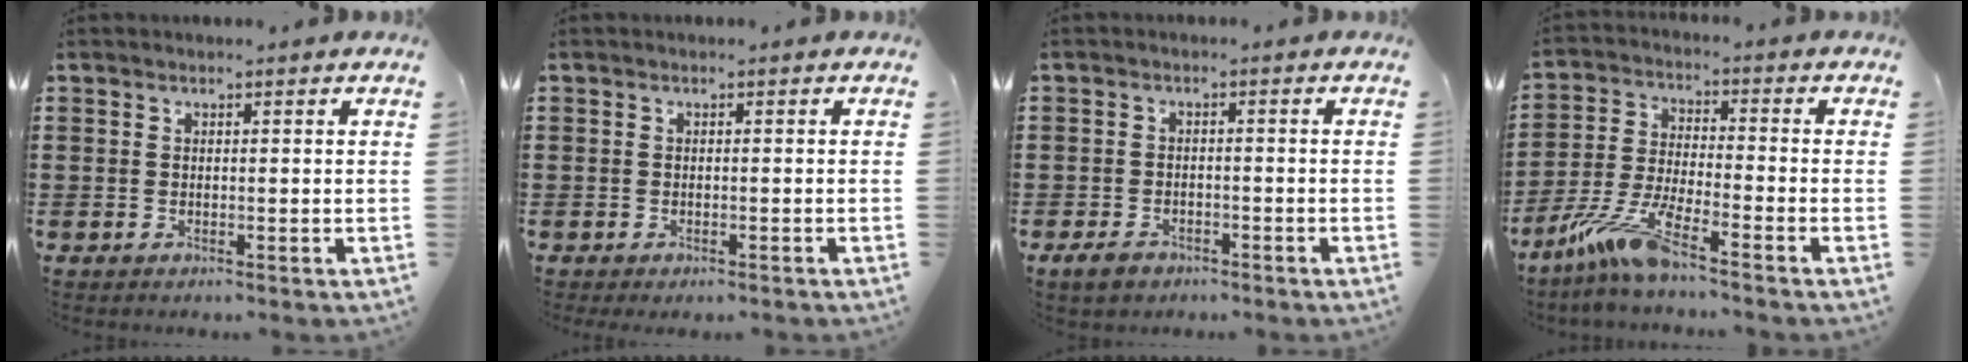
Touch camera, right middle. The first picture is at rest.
{"total": 0.0}
{"total": 2.0, "force": [-1.5, 1.1, 1.0], "torque": [-0.026, 0.001, -0.032]}
{"total": 9.0, "force": [-6.7, 0.4, 6.0], "torque": [-0.141, -0.020, -0.137]}